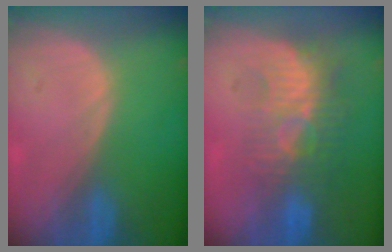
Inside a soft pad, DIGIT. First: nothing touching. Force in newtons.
{"total": 9.4, "press": 8.4, "slide": 4.1}